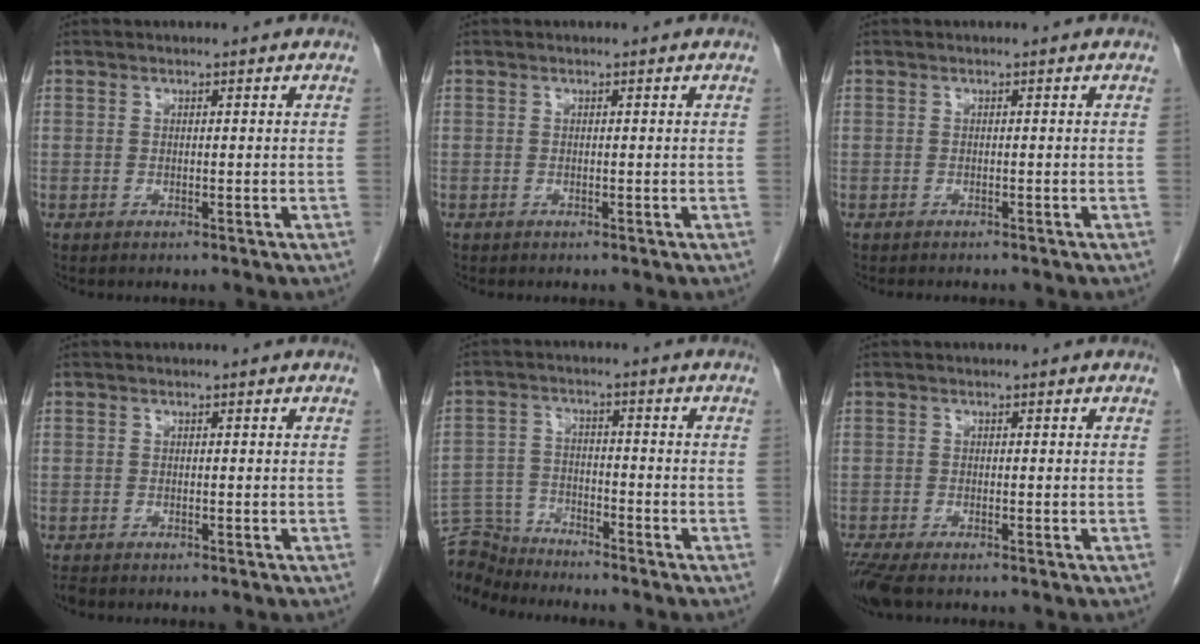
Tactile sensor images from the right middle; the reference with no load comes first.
{"total": 0.0}
{"total": 3.0, "force": [-2.7, 0.8, 1.2], "torque": [-0.016, -0.004, -0.028]}
{"total": 1.0, "force": [-0.9, 0.2, 0.3], "torque": [-0.014, -0.004, -0.017]}
{"total": 8.8, "force": [-8.7, 1.1, 0.4], "torque": [-0.015, 0.003, -0.167]}
{"total": 4.2, "force": [-3.3, 0.8, 2.4], "torque": [-0.052, -0.013, -0.061]}